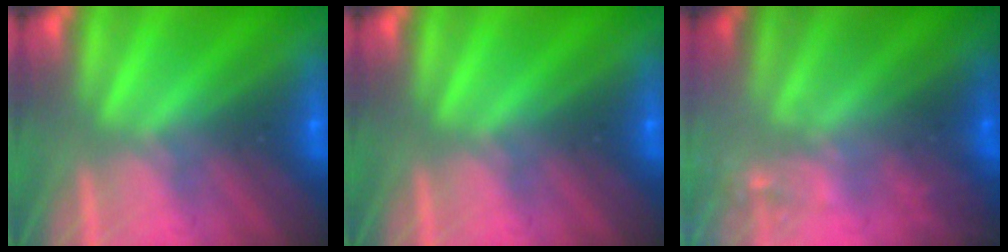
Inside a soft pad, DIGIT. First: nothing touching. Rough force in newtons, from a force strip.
{"total": 0.0}
{"total": 2.2}